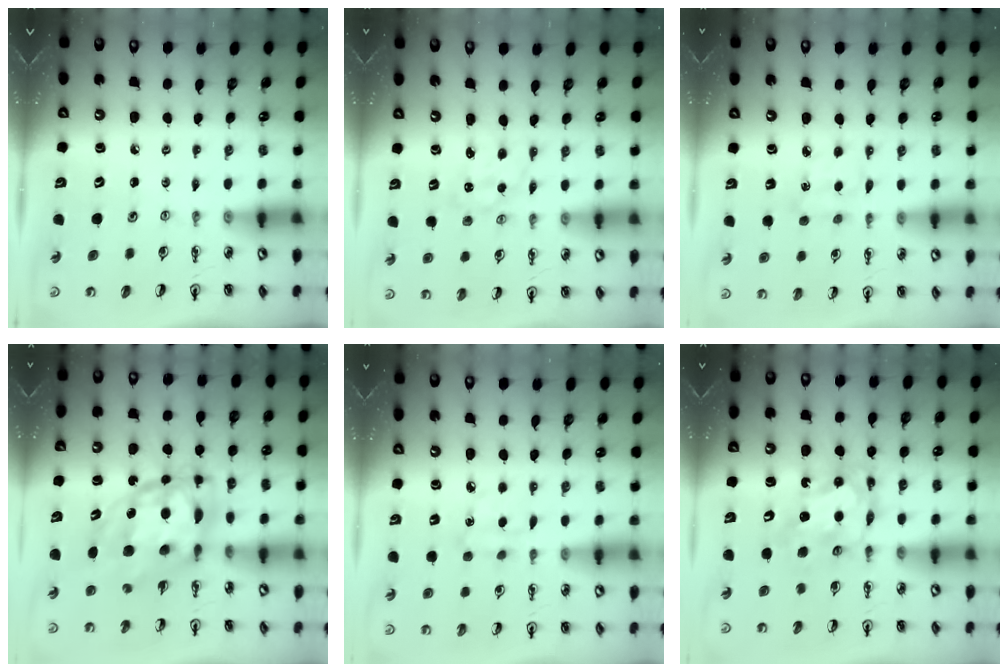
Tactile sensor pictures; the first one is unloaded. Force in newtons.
{"total": 0.6, "press": 0.6, "slide": 0.1}
{"total": 3.8, "press": 3.8, "slide": 0.4}
{"total": 12.5, "press": 12.4, "slide": 1.5}
{"total": 7.6, "press": 7.6, "slide": 0.6}
{"total": 7.4, "press": 7.4, "slide": 0.7}